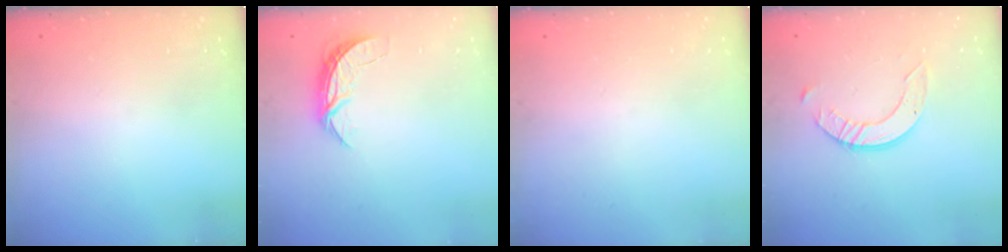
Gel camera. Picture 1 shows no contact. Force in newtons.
{"total": 5.5, "press": 5.5, "slide": 0.3}
{"total": 0.0}
{"total": 8.0, "press": 7.9, "slide": 0.8}